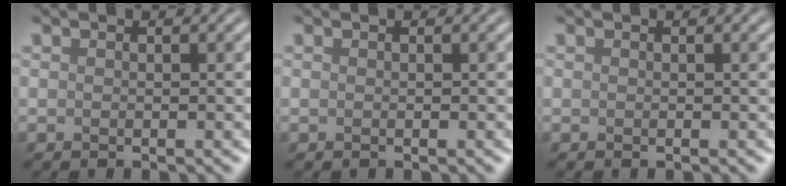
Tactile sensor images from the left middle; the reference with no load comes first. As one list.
[{"total": 0.0}, {"total": 0.0}]